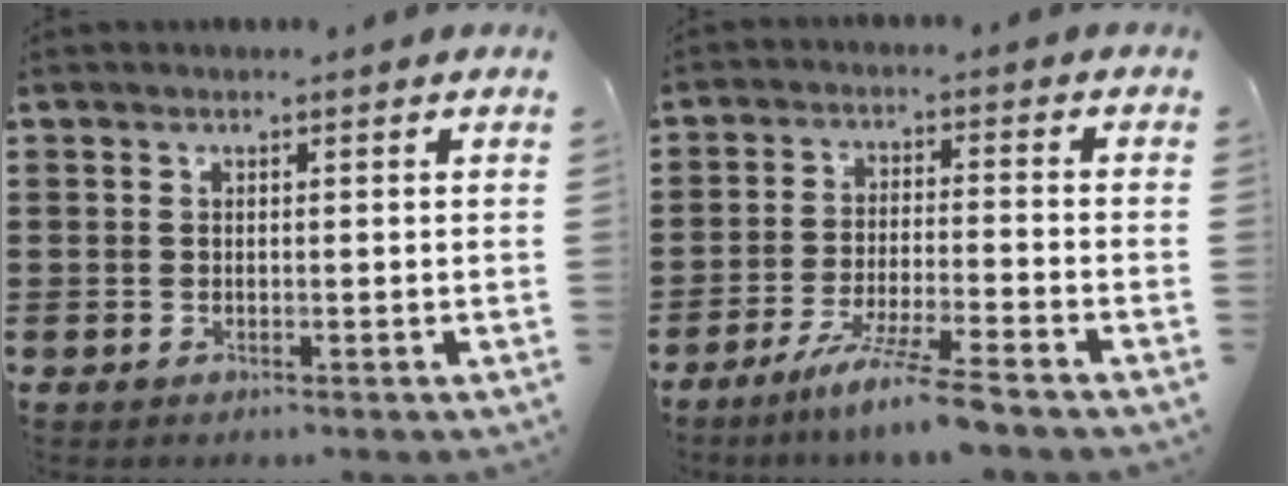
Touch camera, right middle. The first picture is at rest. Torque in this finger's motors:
{"motor_torque": [1.89, -0.25, 0.26, 0.14]}